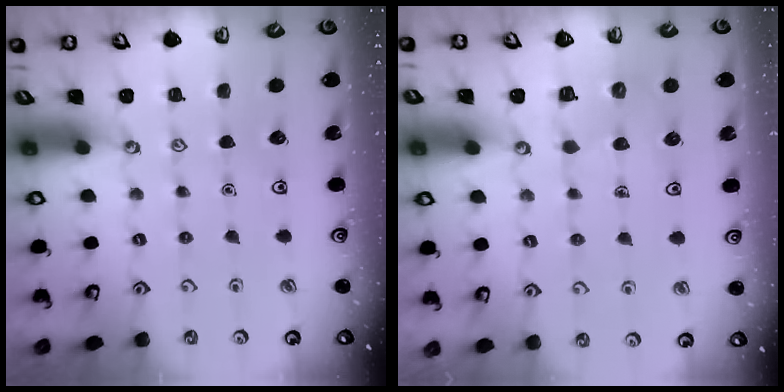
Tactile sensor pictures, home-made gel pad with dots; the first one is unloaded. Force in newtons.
{"total": 3.8, "press": 3.8, "slide": 0.4}